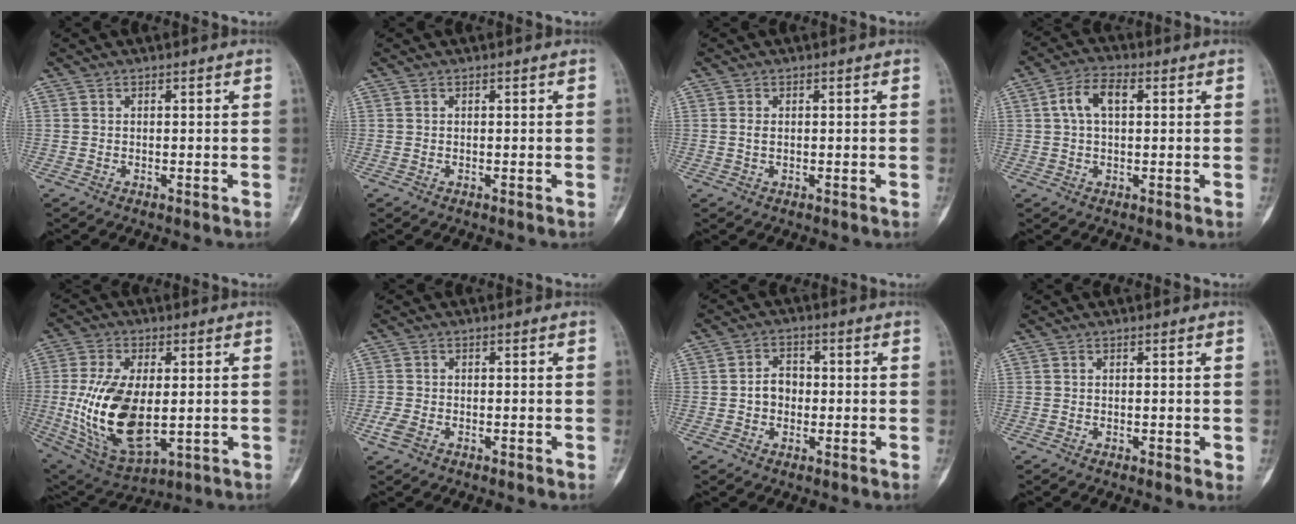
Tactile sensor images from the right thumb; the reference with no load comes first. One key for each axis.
{"total": 0.0}
{"total": 1.1, "fx": 0.0, "fy": 0.6, "fz": 0.9, "tx": -0.017, "ty": -0.001, "tz": 0.001}
{"total": 6.4, "fx": 1.5, "fy": 3.4, "fz": 5.1, "tx": -0.099, "ty": 0.017, "tz": 0.023}
{"total": 18.2, "fx": -1.0, "fy": 9.4, "fz": 15.5, "tx": -0.304, "ty": -0.011, "tz": 0.003}
{"total": 2.7, "fx": -1.3, "fy": 1.6, "fz": 1.7, "tx": -0.044, "ty": 0.001, "tz": -0.028}
{"total": 4.4, "fx": -0.5, "fy": 3.5, "fz": 2.6, "tx": -0.025, "ty": 0.017, "tz": -0.014}
{"total": 1.5, "fx": -0.2, "fy": 0.6, "fz": 1.4, "tx": -0.018, "ty": -0.003, "tz": -0.004}